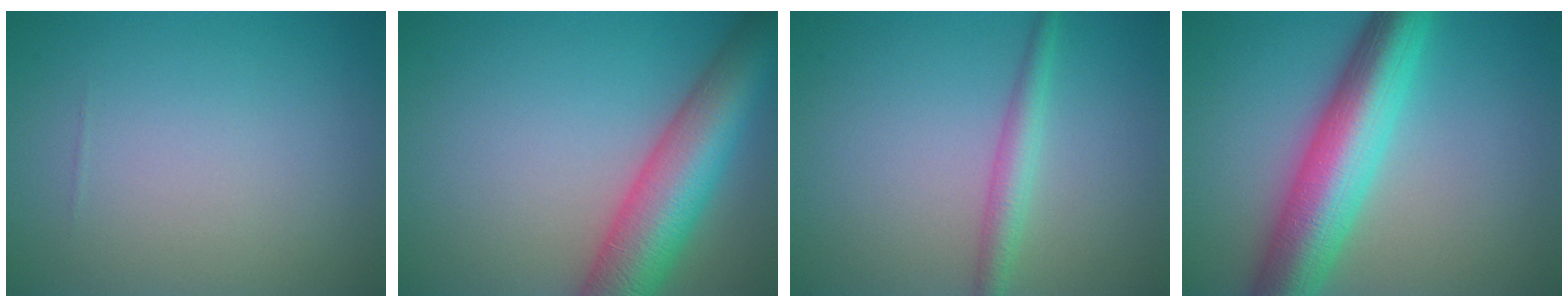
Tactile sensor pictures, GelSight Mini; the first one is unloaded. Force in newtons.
{"total": 9.4, "press": 9.4, "slide": 0.4}
{"total": 2.4, "press": 2.4, "slide": 0.0}
{"total": 9.2, "press": 9.2, "slide": 0.4}